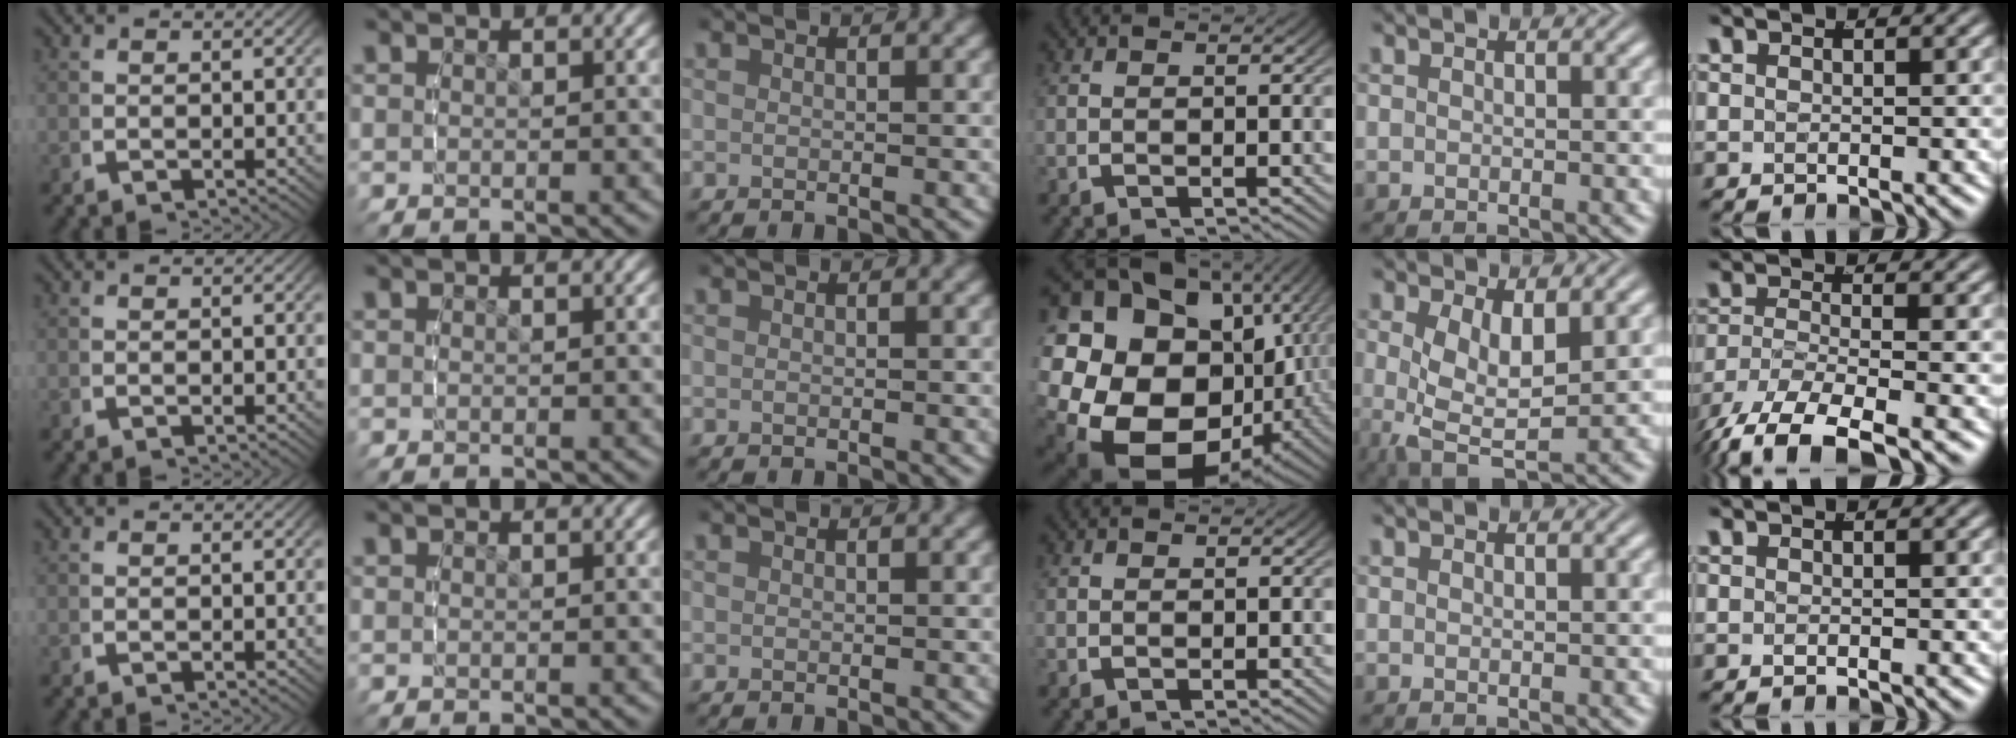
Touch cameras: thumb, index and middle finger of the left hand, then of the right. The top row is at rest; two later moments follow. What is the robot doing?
{"motion": "lift_and_place", "object": "air blower"}